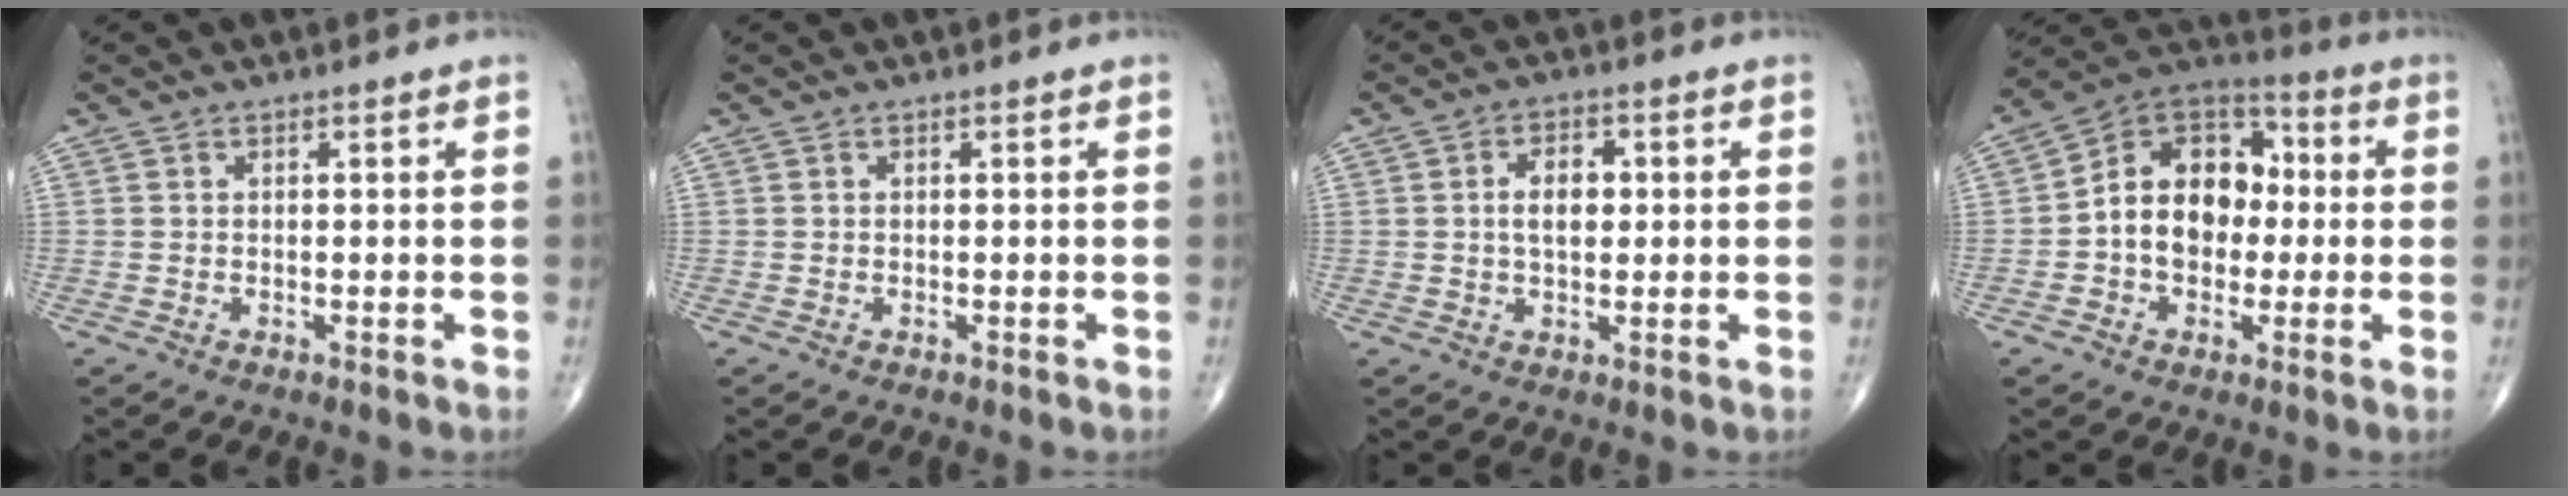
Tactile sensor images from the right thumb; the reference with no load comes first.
{"total": 0.0}
{"total": 5.4, "force": [0.6, 3.2, 4.3], "torque": [-0.065, 0.006, 0.006]}
{"total": 15.3, "force": [-0.3, 11.2, 10.5], "torque": [-0.127, 0.037, -0.017]}